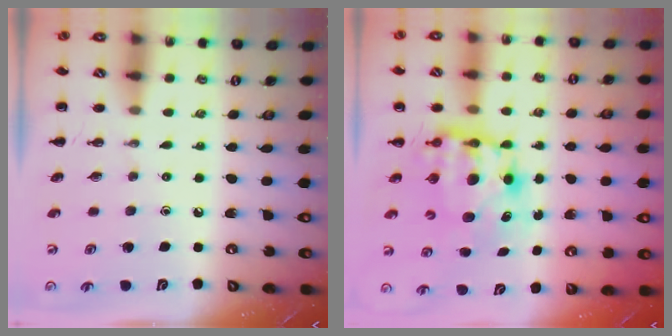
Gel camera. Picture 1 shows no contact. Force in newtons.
{"total": 7.9, "press": 7.6, "slide": 2.1}